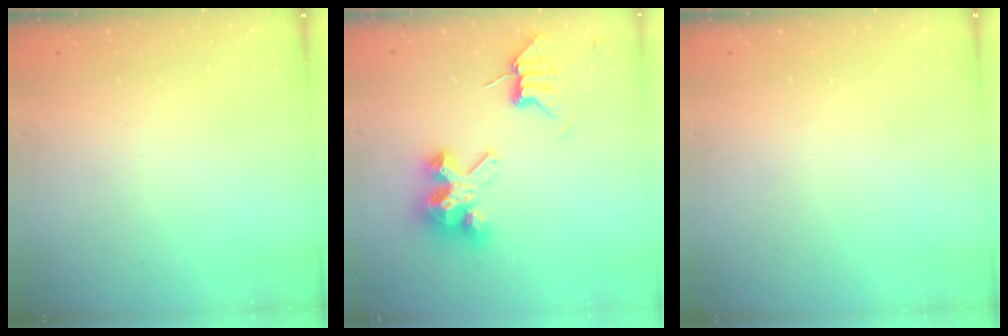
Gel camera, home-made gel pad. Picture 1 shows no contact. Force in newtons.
{"total": 7.3, "press": 7.3, "slide": 0.6}
{"total": 0.0}